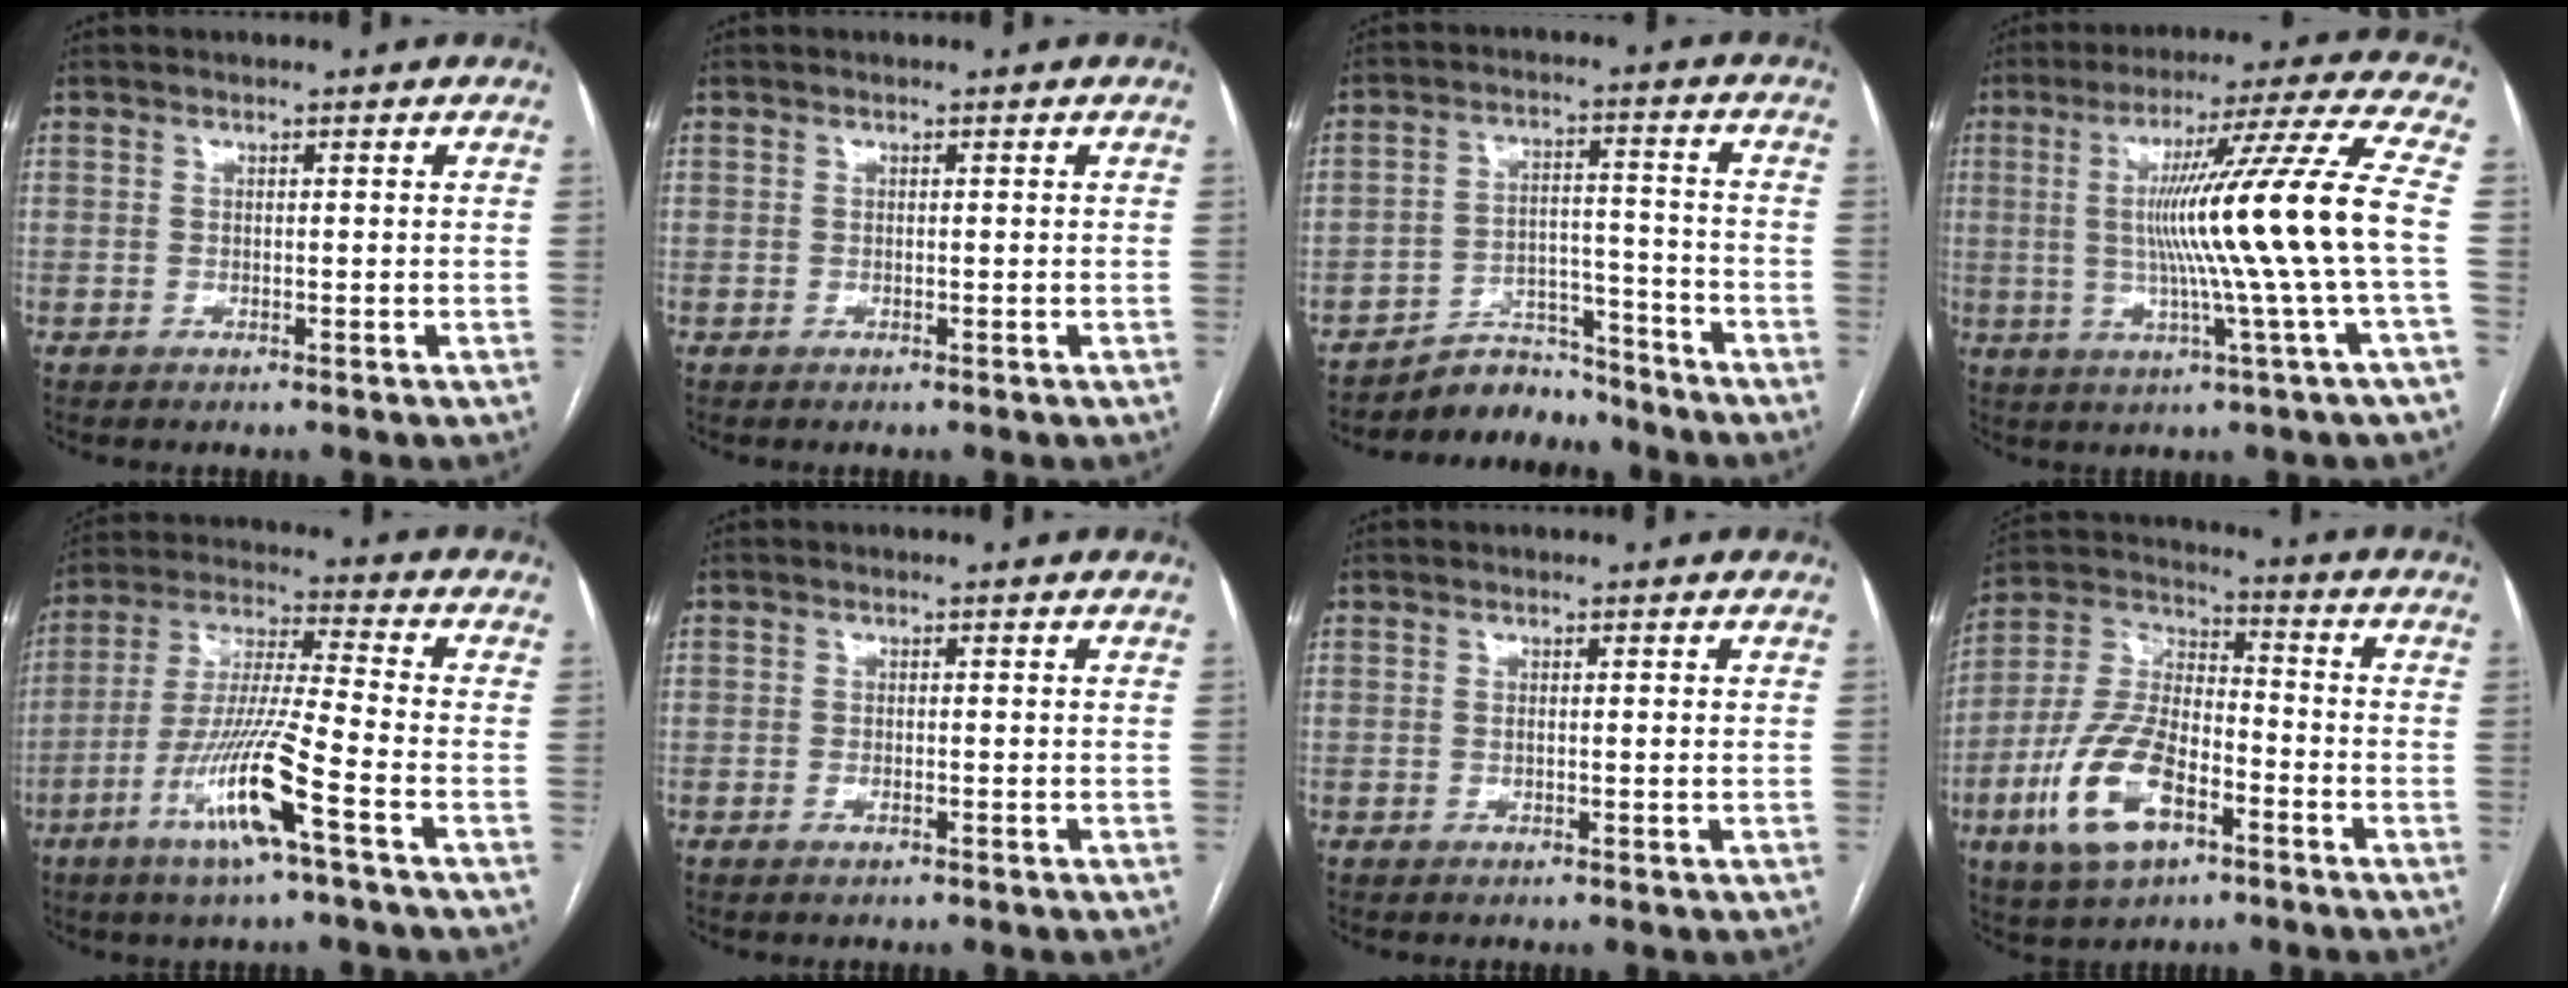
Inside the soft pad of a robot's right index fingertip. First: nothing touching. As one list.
[{"total": 0.0}, {"total": 7.4, "force": [-7.1, 2.3, -0.2], "torque": [0.012, 0.035, -0.116]}, {"total": 16.8, "force": [-0.3, -2.7, 16.5], "torque": [-0.260, 0.001, -0.013]}, {"total": 13.4, "force": [-6.2, -0.3, 11.8], "torque": [-0.240, -0.015, -0.120]}, {"total": 0.7, "force": [-0.4, 0.3, 0.5], "torque": [-0.010, 0.000, -0.005]}, {"total": 0.7, "force": [0.0, 0.1, 0.7], "torque": [-0.016, -0.002, 0.003]}, {"total": 15.2, "force": [-6.7, 7.1, 11.6], "torque": [-0.255, 0.009, -0.120]}]